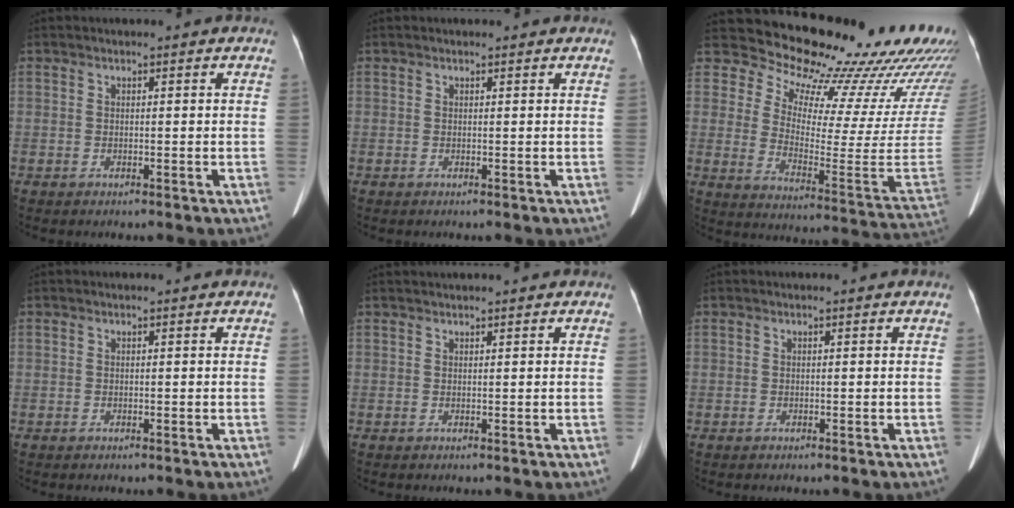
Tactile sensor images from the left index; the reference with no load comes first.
{"total": 1.0, "force": [0.9, 0.5, 0.1], "torque": [-0.004, 0.005, 0.009]}
{"total": 25.1, "force": [23.1, 4.5, 8.6], "torque": [-0.132, -0.129, 0.282]}
{"total": 0.0}
{"total": 3.7, "force": [3.4, -0.1, 1.5], "torque": [-0.016, 0.022, 0.042]}
{"total": 0.0}